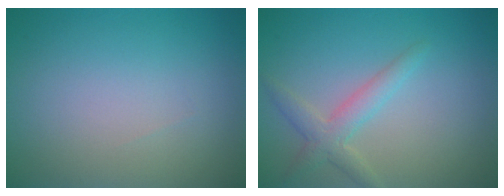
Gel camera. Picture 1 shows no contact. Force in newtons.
{"total": 2.5, "press": 2.5, "slide": 0.2}